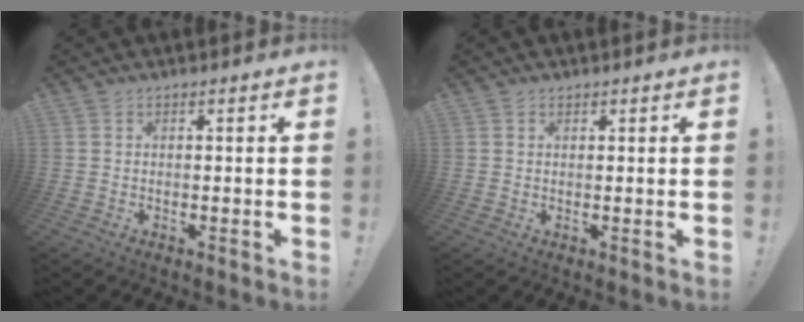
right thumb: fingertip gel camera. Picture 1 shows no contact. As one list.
[{"total": 1.0, "force": [0.6, 0.7, 0.2], "torque": [0.002, -0.001, 0.011]}]